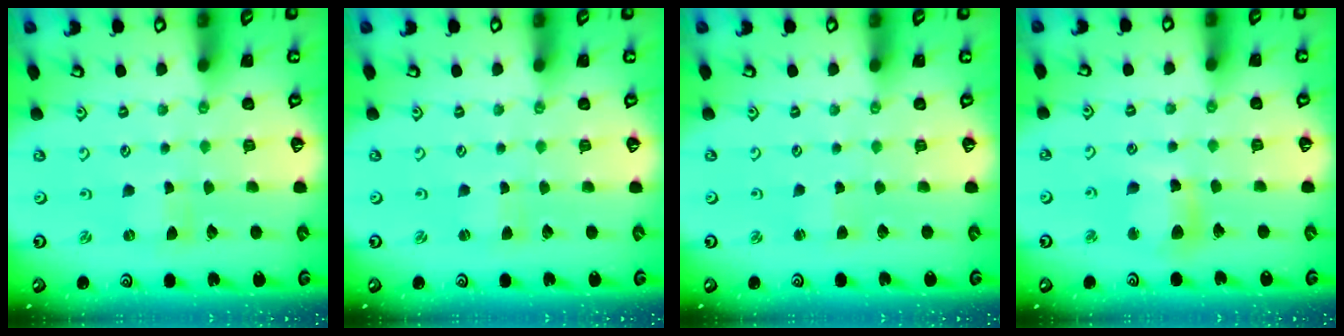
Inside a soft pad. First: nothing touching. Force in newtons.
{"total": 1.0, "press": 1.0, "slide": 0.3}
{"total": 1.9, "press": 1.9, "slide": 0.2}
{"total": 9.5, "press": 9.4, "slide": 1.4}